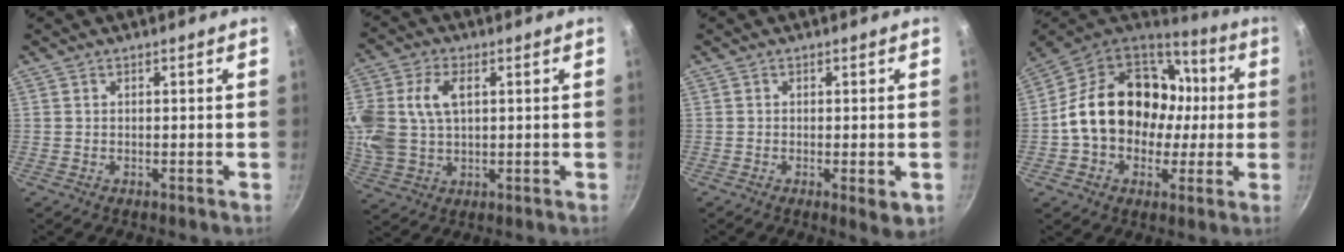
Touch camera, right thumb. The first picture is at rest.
{"total": 15.8, "force": [2.8, 10.3, 11.7], "torque": [-0.290, 0.007, 0.057]}
{"total": 3.5, "force": [-1.0, 0.9, 3.2], "torque": [-0.047, -0.010, -0.015]}
{"total": 22.4, "force": [-0.5, 17.0, 14.5], "torque": [-0.218, 0.048, -0.006]}